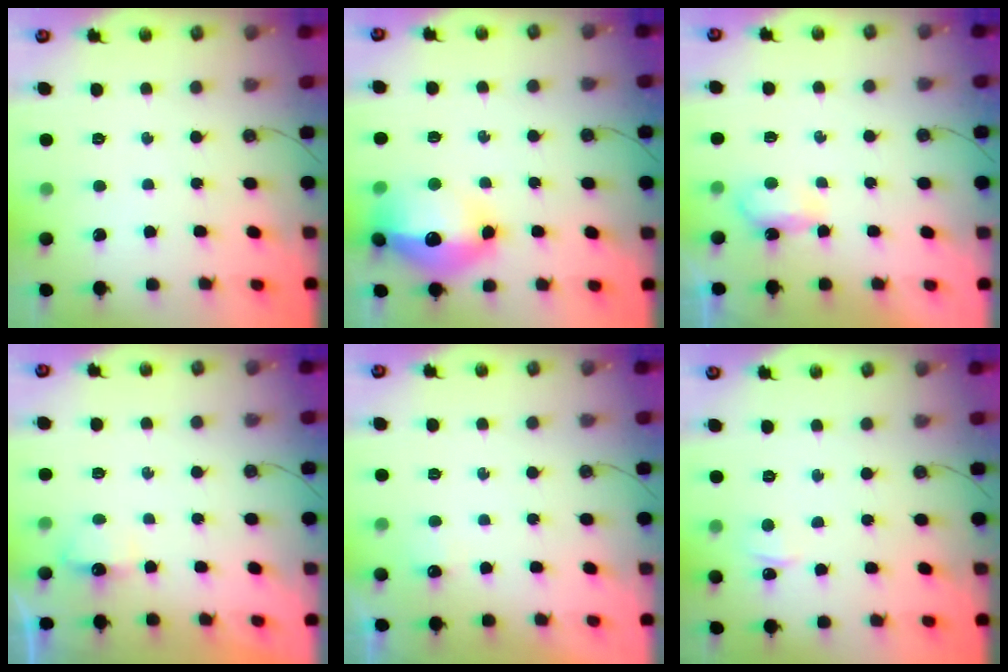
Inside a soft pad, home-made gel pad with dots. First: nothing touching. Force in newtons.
{"total": 17.8, "press": 17.7, "slide": 1.7}
{"total": 3.8, "press": 3.8, "slide": 0.5}
{"total": 3.3, "press": 3.3, "slide": 0.4}
{"total": 3.2, "press": 3.1, "slide": 0.5}
{"total": 1.6, "press": 1.5, "slide": 0.2}